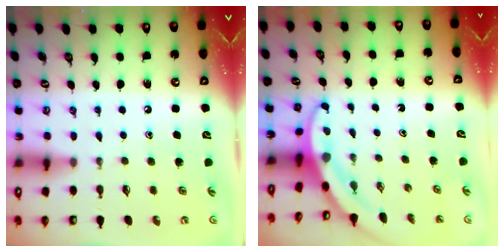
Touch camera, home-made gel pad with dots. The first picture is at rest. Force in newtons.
{"total": 3.4, "press": 3.4, "slide": 0.1}